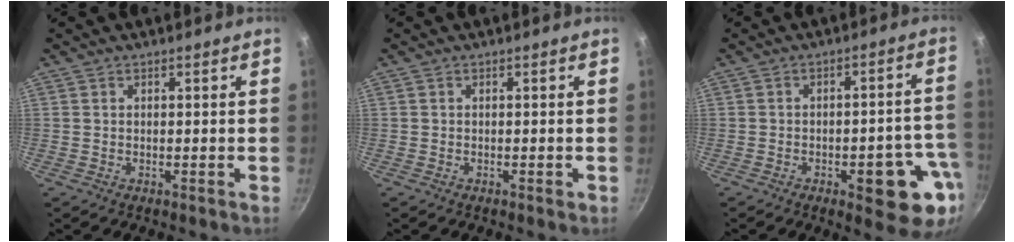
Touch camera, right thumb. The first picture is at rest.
{"total": 0.6, "force": [-0.3, 0.3, 0.4], "torque": [-0.004, 0.003, -0.005]}
{"total": 12.7, "force": [-4.5, 4.8, 10.8], "torque": [-0.092, 0.029, -0.055]}